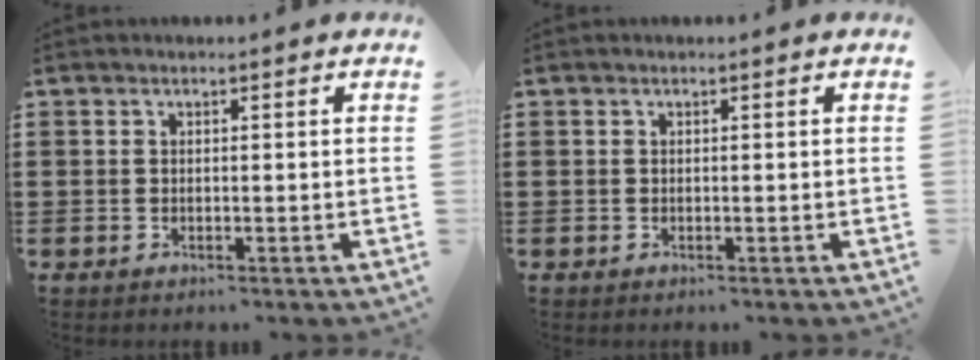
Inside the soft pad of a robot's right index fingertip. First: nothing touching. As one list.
[{"total": 0.0}]